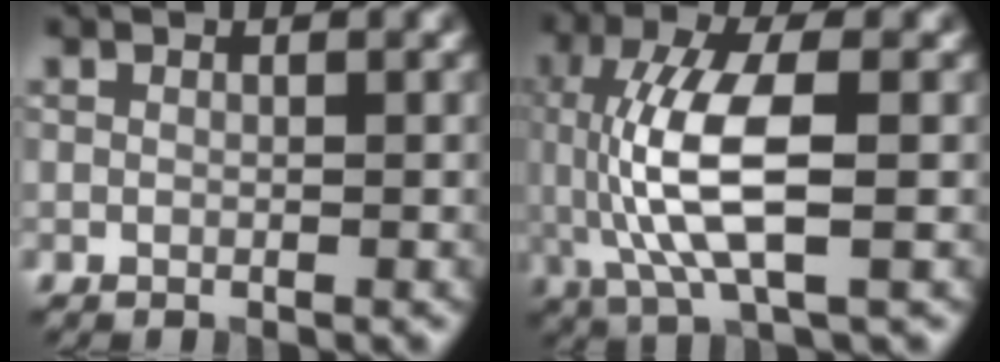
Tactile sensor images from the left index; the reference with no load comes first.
{"total": 8.4, "force": [-0.4, 2.7, 7.9], "torque": [-0.171, 0.004, -0.007]}